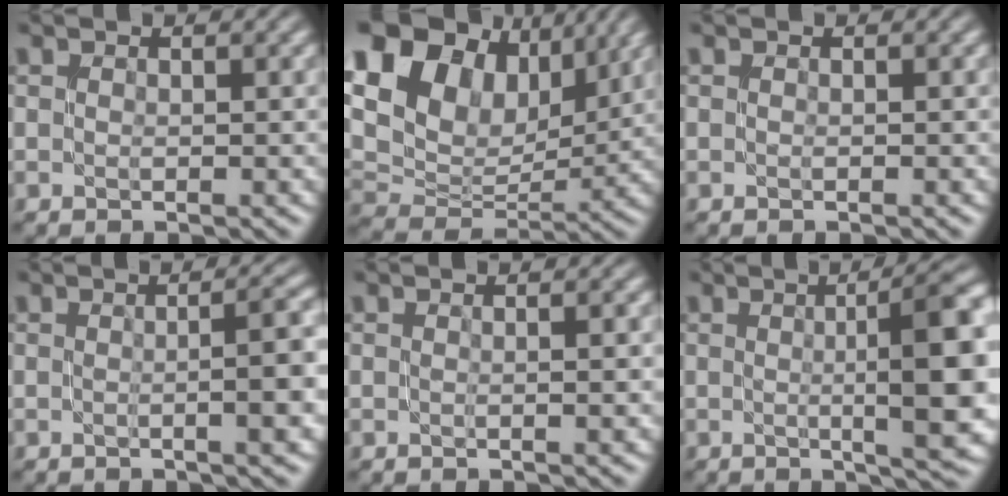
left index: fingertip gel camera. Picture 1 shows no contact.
{"total": 16.2, "force": [7.5, 10.8, 9.6], "torque": [-0.198, 0.044, 0.128]}
{"total": 0.0}
{"total": 6.1, "force": [-0.1, 1.7, 5.8], "torque": [-0.059, 0.008, 0.000]}
{"total": 1.9, "force": [0.0, 0.5, 1.8], "torque": [-0.021, 0.001, -0.004]}
{"total": 12.0, "force": [0.5, 3.0, 11.6], "torque": [-0.120, 0.009, 0.007]}